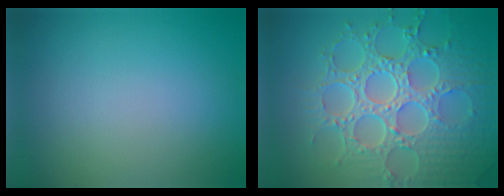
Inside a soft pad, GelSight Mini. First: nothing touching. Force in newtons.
{"total": 8.9, "press": 6.5, "slide": 6.1}